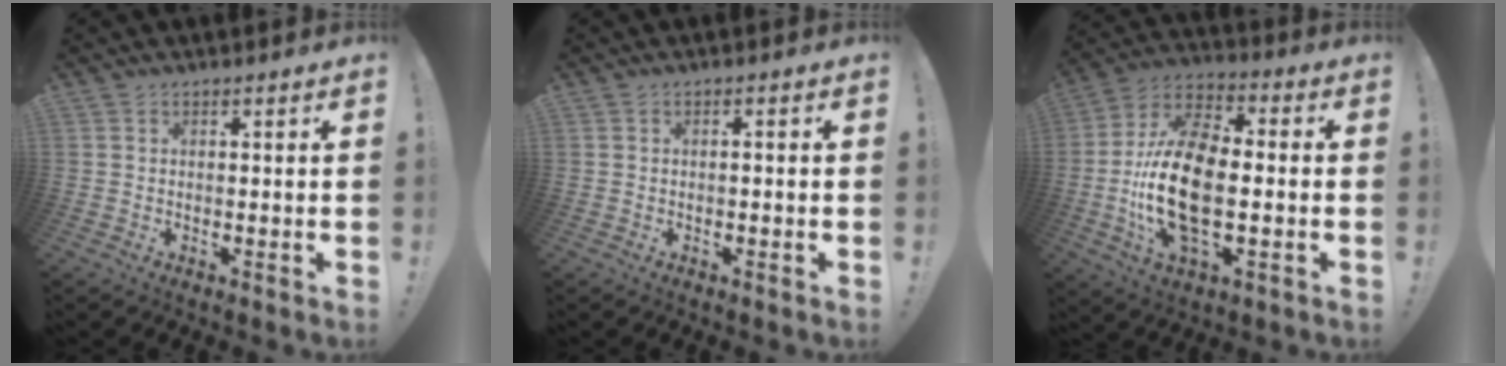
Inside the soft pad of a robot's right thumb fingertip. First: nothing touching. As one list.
[{"total": 1.0, "force": [-0.8, -0.2, 0.5], "torque": [-0.008, -0.001, -0.015]}, {"total": 20.2, "force": [-2.6, 10.7, 16.9], "torque": [-0.335, 0.006, -0.042]}]